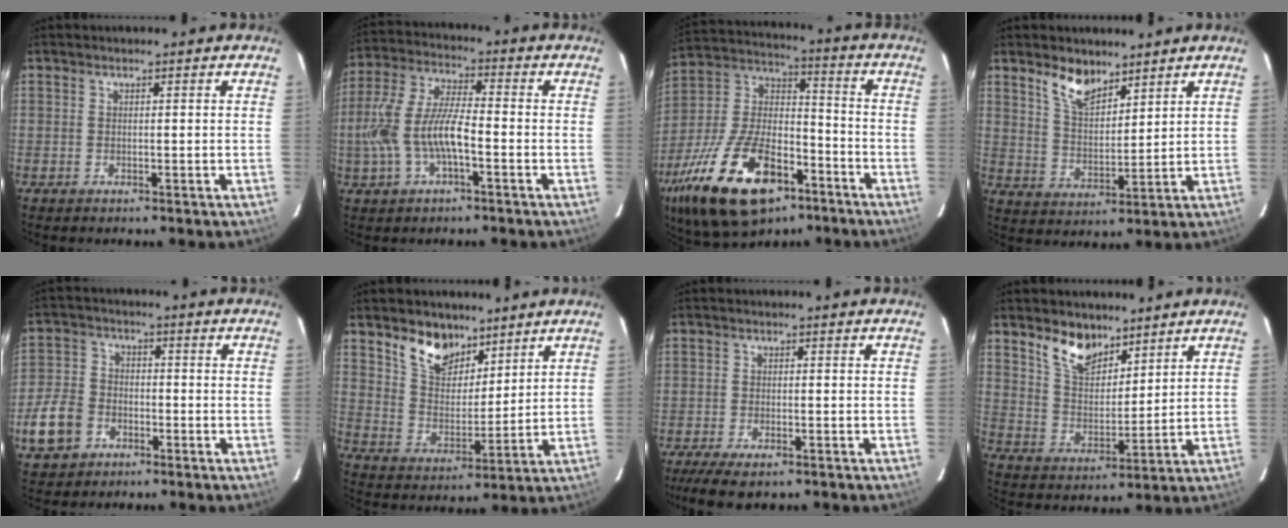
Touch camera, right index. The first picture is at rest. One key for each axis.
{"total": 12.2, "fx": -3.3, "fy": 4.3, "fz": 10.9, "tx": -0.236, "ty": 0.005, "tz": -0.061}
{"total": 26.1, "fx": -14.0, "fy": 12.9, "fz": 17.9, "tx": -0.366, "ty": -0.007, "tz": -0.235}
{"total": 7.7, "fx": 5.7, "fy": 3.3, "fz": 4.0, "tx": -0.070, "ty": 0.008, "tz": 0.111}
{"total": 9.5, "fx": -4.4, "fy": 7.3, "fz": 4.2, "tx": -0.110, "ty": 0.016, "tz": -0.083}
{"total": 10.2, "fx": 7.3, "fy": 5.7, "fz": 4.4, "tx": -0.081, "ty": 0.005, "tz": 0.139}
{"total": 6.8, "fx": -5.1, "fy": 2.2, "fz": 4.0, "tx": -0.097, "ty": -0.024, "tz": -0.090}
{"total": 9.4, "fx": 6.9, "fy": 4.6, "fz": 4.5, "tx": -0.078, "ty": 0.005, "tz": 0.133}